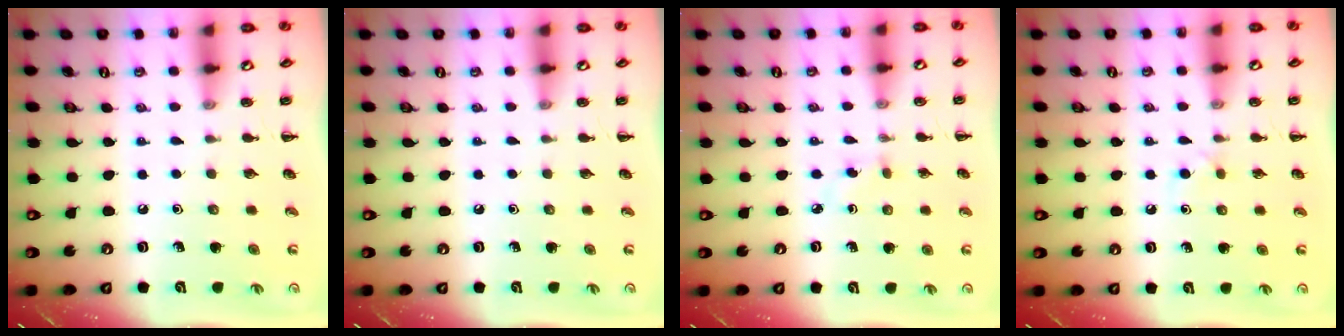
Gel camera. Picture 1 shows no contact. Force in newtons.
{"total": 0.0}
{"total": 3.0, "press": 2.8, "slide": 1.1}
{"total": 3.7, "press": 3.5, "slide": 1.4}